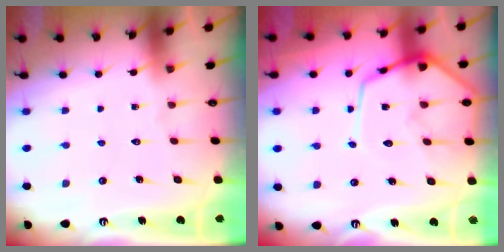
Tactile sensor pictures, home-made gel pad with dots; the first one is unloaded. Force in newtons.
{"total": 12.9, "press": 12.9, "slide": 1.2}